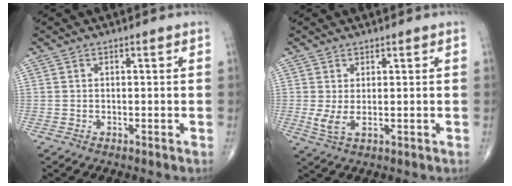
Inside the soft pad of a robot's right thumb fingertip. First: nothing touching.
{"total": 3.3, "force": [0.3, 1.2, 3.0], "torque": [-0.071, -0.007, 0.012]}